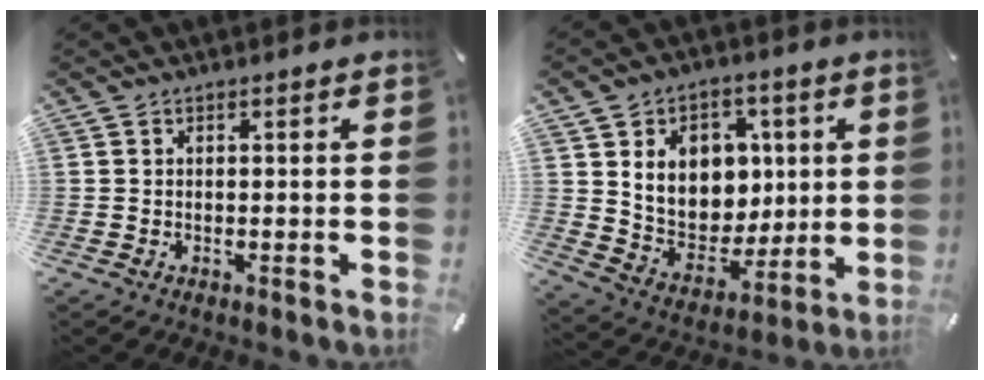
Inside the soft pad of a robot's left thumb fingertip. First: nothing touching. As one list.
[{"total": 13.3, "force": [4.0, 11.2, 6.0], "torque": [-0.103, -0.019, 0.083]}]